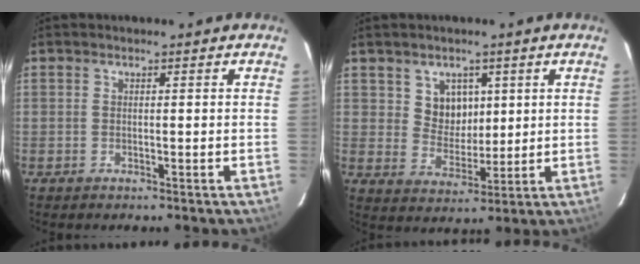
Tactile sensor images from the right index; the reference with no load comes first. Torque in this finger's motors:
{"motor_torque": [0.18, -0.10, 0.07, 0.03]}